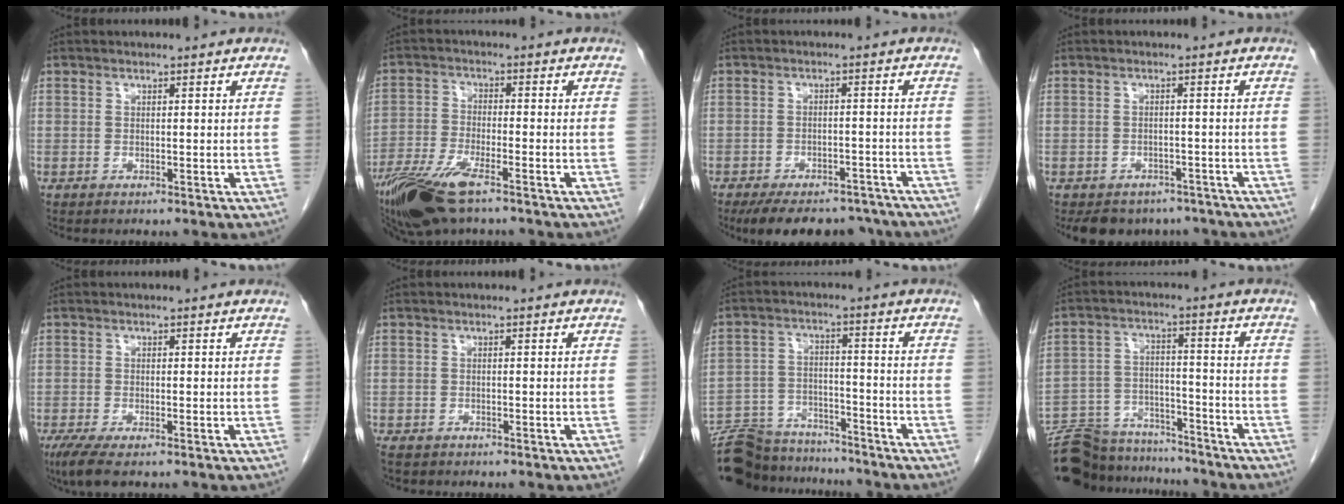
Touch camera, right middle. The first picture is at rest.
{"total": 11.6, "force": [-7.9, 3.1, 7.9], "torque": [-0.154, -0.022, -0.147]}
{"total": 13.7, "force": [-11.5, 5.6, 5.0], "torque": [-0.089, 0.003, -0.148]}
{"total": 8.7, "force": [-7.3, 4.6, 1.5], "torque": [-0.014, 0.003, -0.084]}
{"total": 3.8, "force": [-2.4, 0.7, 2.8], "torque": [-0.058, -0.013, -0.043]}
{"total": 2.3, "force": [-1.9, 0.9, 1.0], "torque": [-0.017, -0.006, -0.025]}
{"total": 16.1, "force": [-14.8, 4.8, 4.5], "torque": [-0.089, 0.008, -0.225]}
{"total": 17.8, "force": [-16.3, 5.2, 4.7], "torque": [-0.100, 0.010, -0.247]}